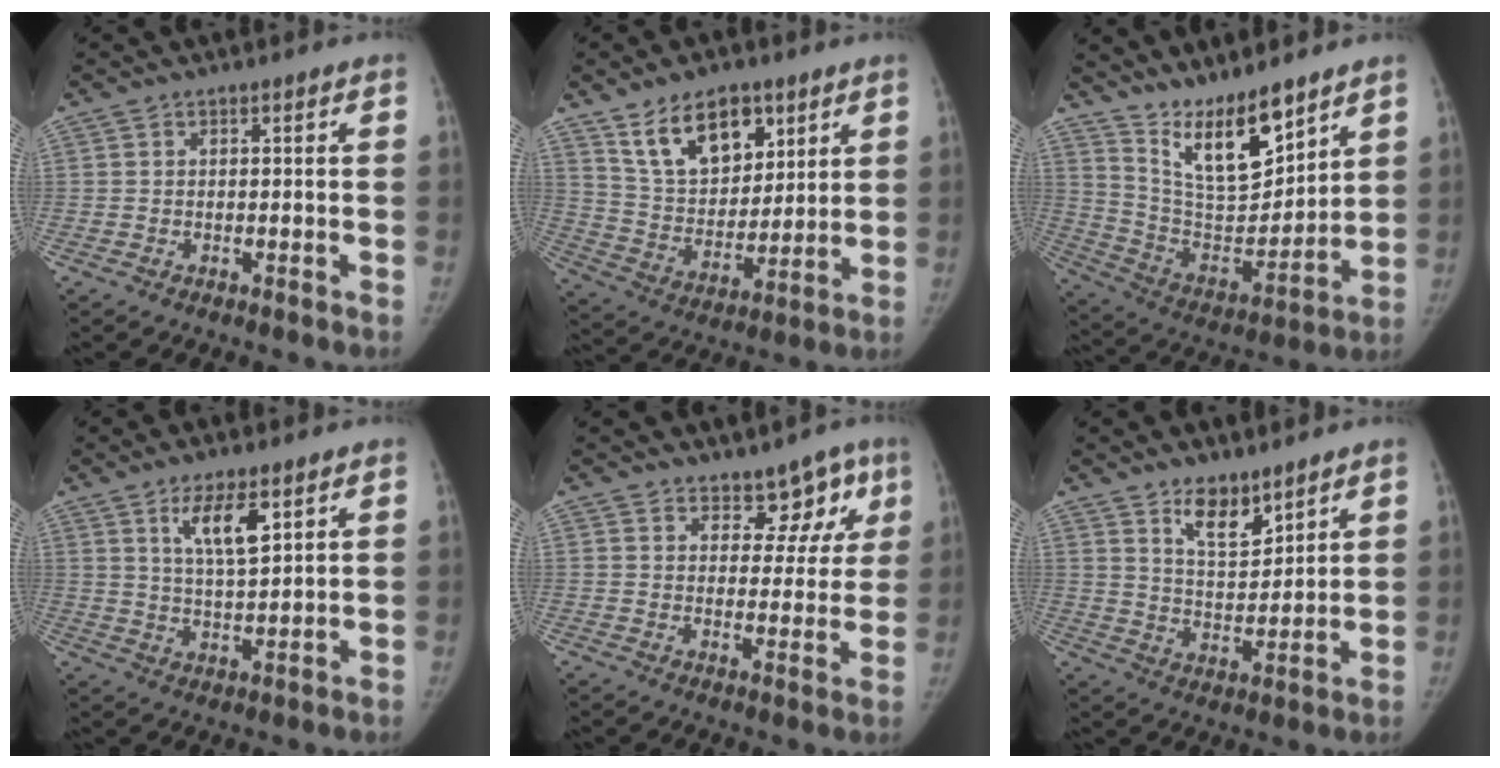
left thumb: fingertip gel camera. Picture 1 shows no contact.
{"total": 15.1, "force": [8.7, 8.9, 8.6], "torque": [-0.103, -0.046, 0.166]}
{"total": 15.4, "force": [11.3, 5.0, 9.2], "torque": [-0.122, -0.077, 0.221]}
{"total": 8.1, "force": [4.1, 2.6, 6.4], "torque": [-0.103, -0.028, 0.079]}
{"total": 7.6, "force": [5.2, 4.6, 3.1], "torque": [0.011, -0.026, 0.069]}
{"total": 8.4, "force": [5.9, 3.7, 4.6], "torque": [-0.051, -0.050, 0.109]}